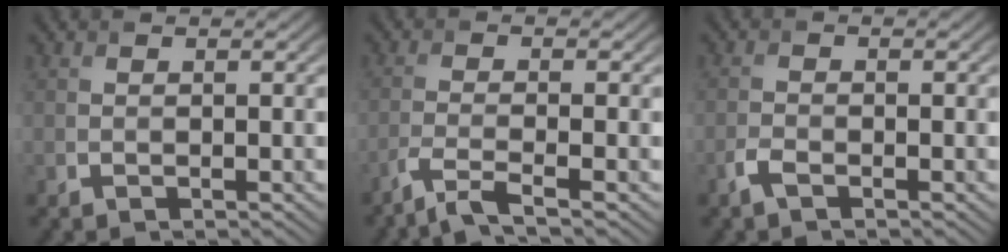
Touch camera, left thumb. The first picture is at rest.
{"total": 3.7, "force": [-2.6, 0.4, 2.5], "torque": [-0.042, 0.002, -0.072]}
{"total": 1.8, "force": [-1.3, 0.6, 1.1], "torque": [-0.029, -0.001, -0.031]}